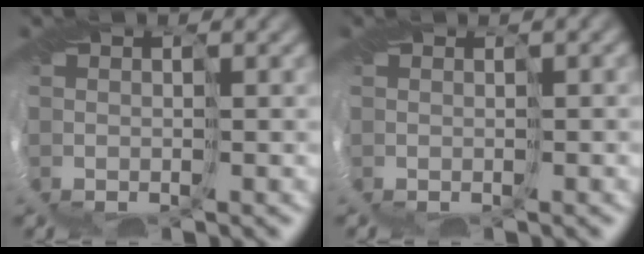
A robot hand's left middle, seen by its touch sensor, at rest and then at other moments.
{"total": 1.7, "force": [-0.6, -1.3, -0.9], "torque": [0.009, -0.010, 0.005]}